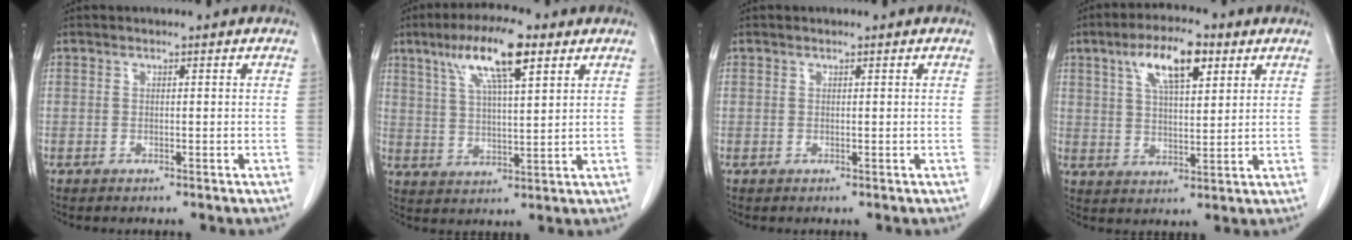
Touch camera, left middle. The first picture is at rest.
{"total": 11.2, "force": [6.2, 2.0, 9.1], "torque": [-0.170, 0.015, 0.108]}
{"total": 0.0}
{"total": 9.5, "force": [4.8, 3.0, 7.6], "torque": [-0.139, 0.013, 0.085]}